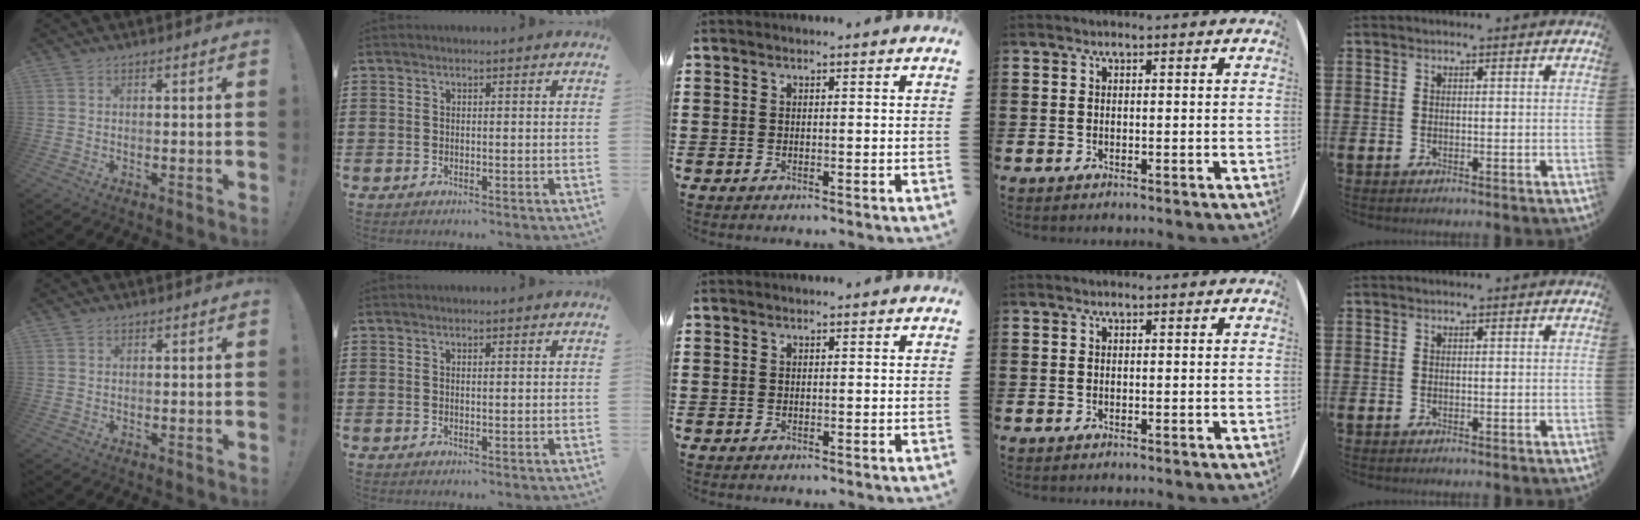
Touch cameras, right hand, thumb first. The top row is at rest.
{"thumb": {"total": 0.7, "force": [0.4, 0.5, 0.0], "torque": [0.007, -0.002, 0.007]}, "index": {"total": 0.6, "force": [0.2, 0.2, 0.5], "torque": [-0.011, 0.000, 0.005]}}